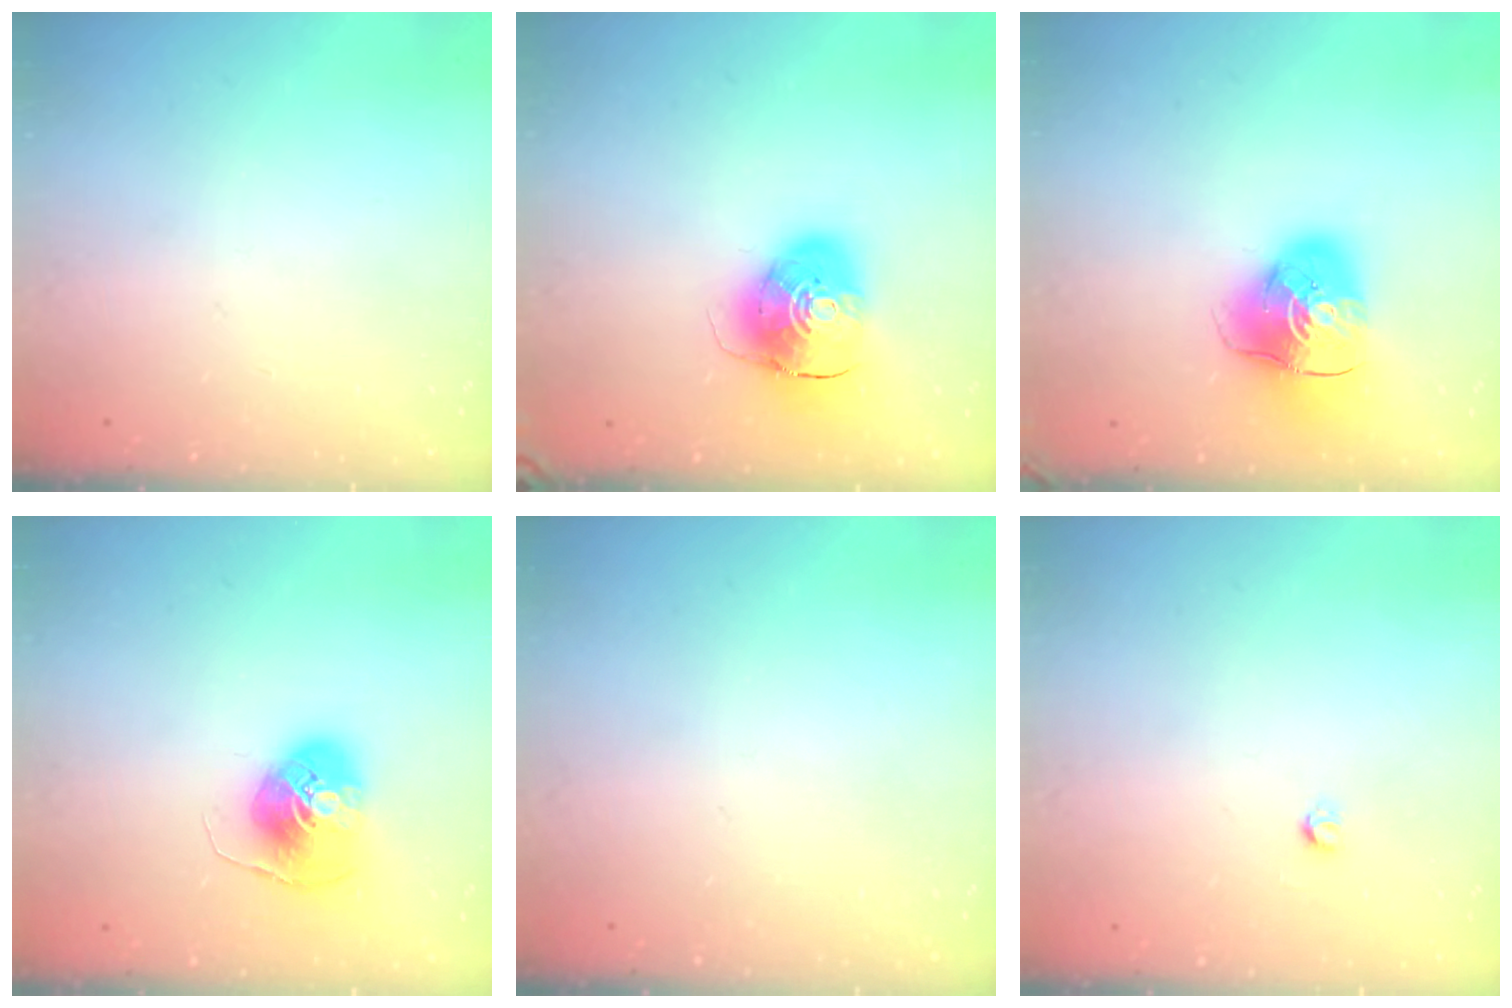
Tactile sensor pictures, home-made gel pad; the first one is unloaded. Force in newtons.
{"total": 10.5, "press": 10.4, "slide": 1.6}
{"total": 11.3, "press": 11.1, "slide": 1.7}
{"total": 8.8, "press": 8.7, "slide": 0.8}
{"total": 0.0}
{"total": 3.0, "press": 3.0, "slide": 0.2}